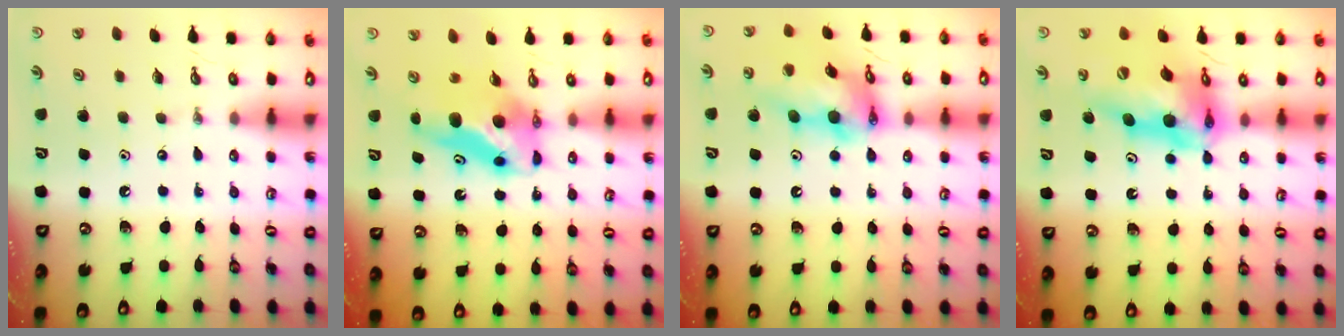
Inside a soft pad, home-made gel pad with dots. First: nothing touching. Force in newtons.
{"total": 9.4, "press": 9.0, "slide": 2.7}
{"total": 17.7, "press": 17.6, "slide": 1.8}
{"total": 18.9, "press": 18.8, "slide": 2.0}